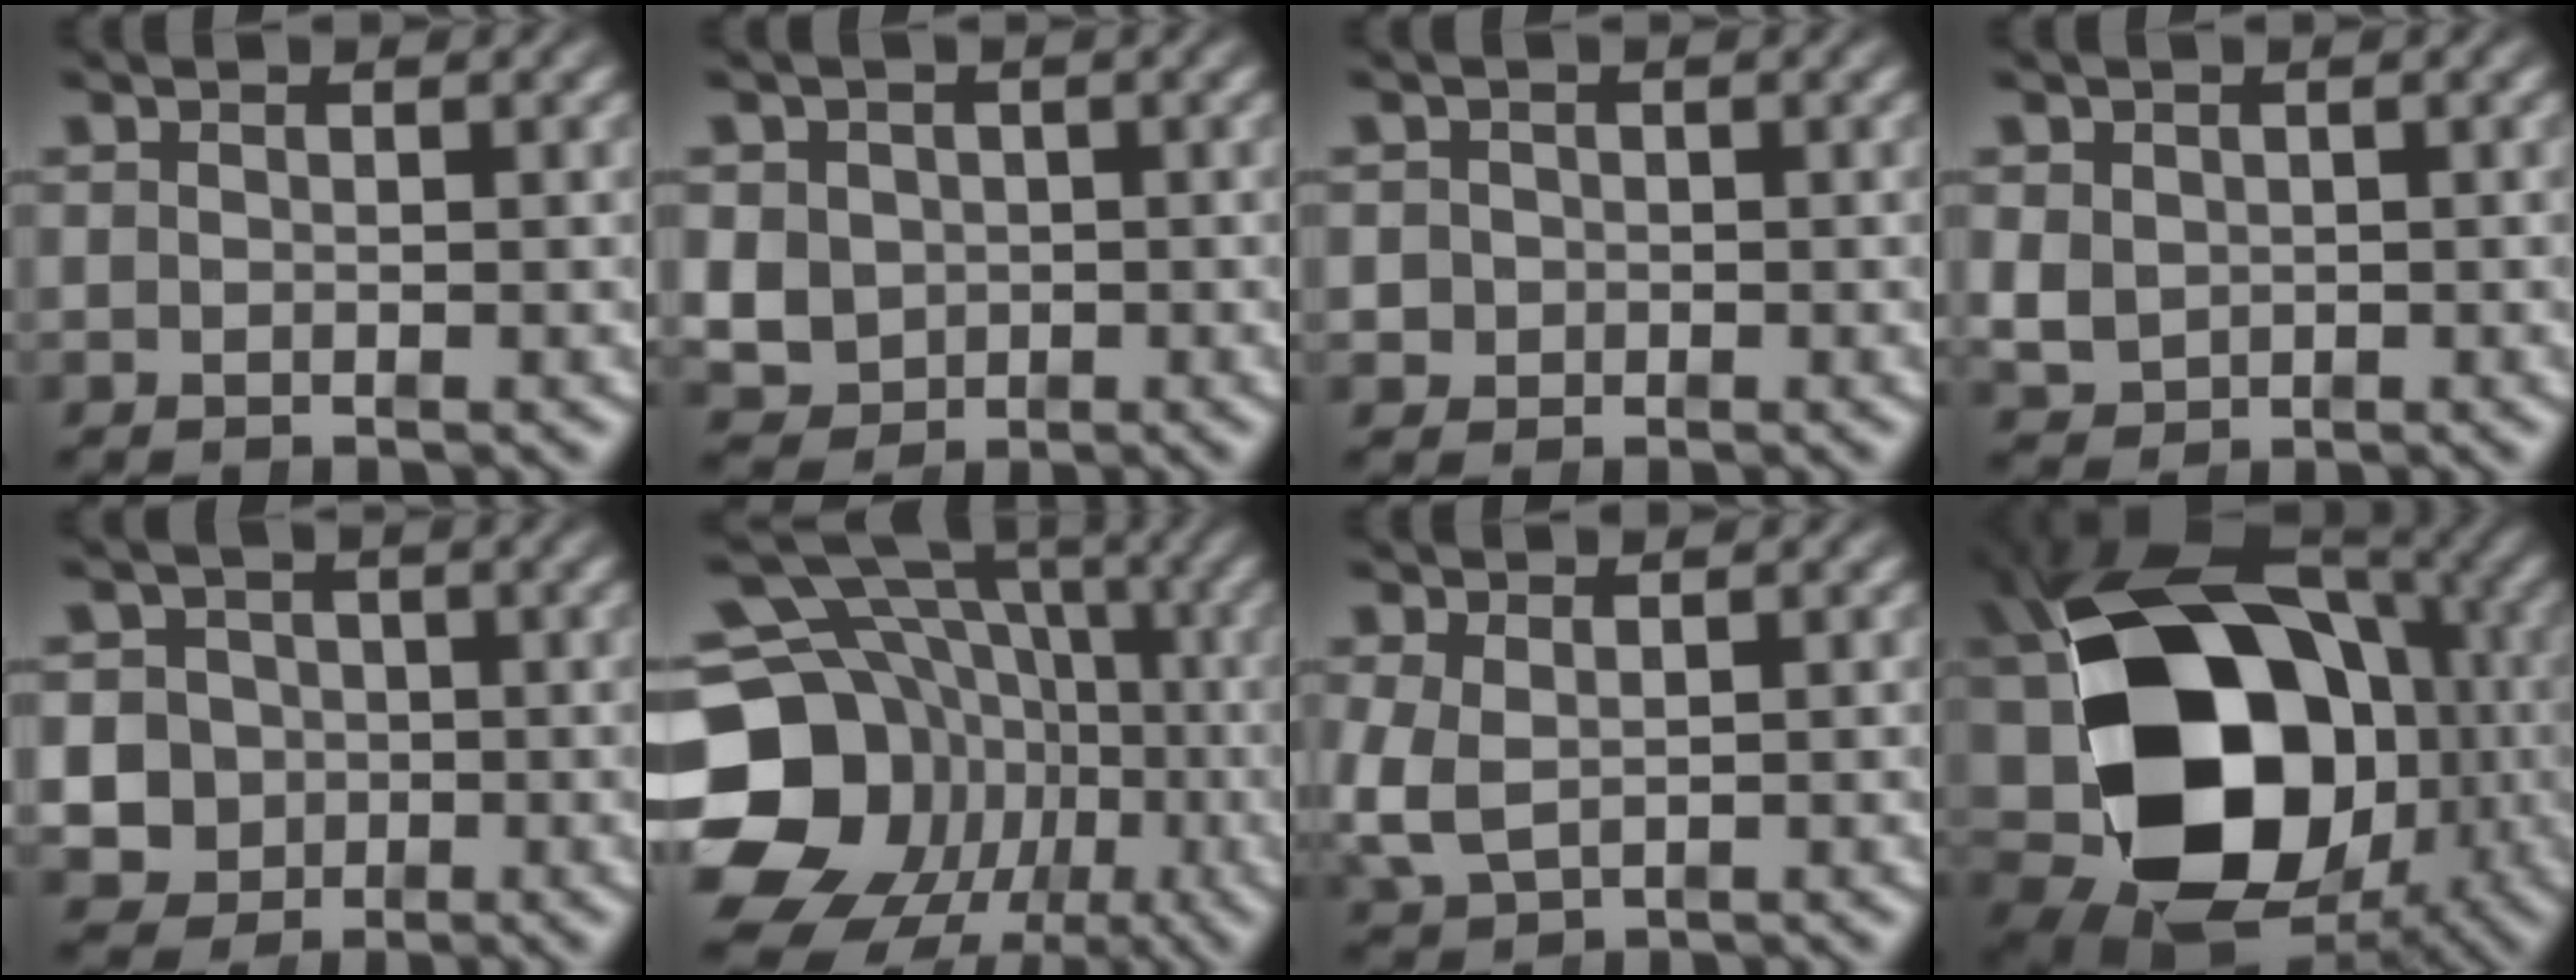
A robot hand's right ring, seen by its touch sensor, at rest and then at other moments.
{"total": 6.9, "force": [-1.0, 6.3, 2.6], "torque": [-0.064, -0.029, -0.009]}
{"total": 2.4, "force": [-0.5, 2.3, 0.3], "torque": [-0.014, -0.008, -0.008]}
{"total": 3.2, "force": [-0.2, 3.0, 1.3], "torque": [-0.036, -0.023, 0.012]}
{"total": 10.8, "force": [-2.0, 10.1, 3.2], "torque": [-0.087, -0.044, -0.031]}
{"total": 21.9, "force": [-2.3, 18.9, 10.7], "torque": [-0.209, -0.065, -0.034]}
{"total": 3.4, "force": [-0.2, 2.9, 1.8], "torque": [-0.068, -0.023, 0.015]}
{"total": 29.7, "force": [-3.3, 20.4, 21.3], "torque": [-0.395, -0.077, -0.022]}